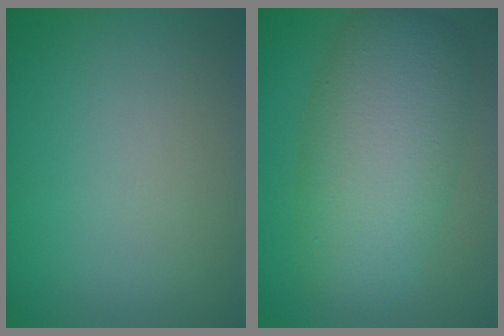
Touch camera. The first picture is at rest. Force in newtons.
{"total": 7.7, "press": 7.6, "slide": 0.5}